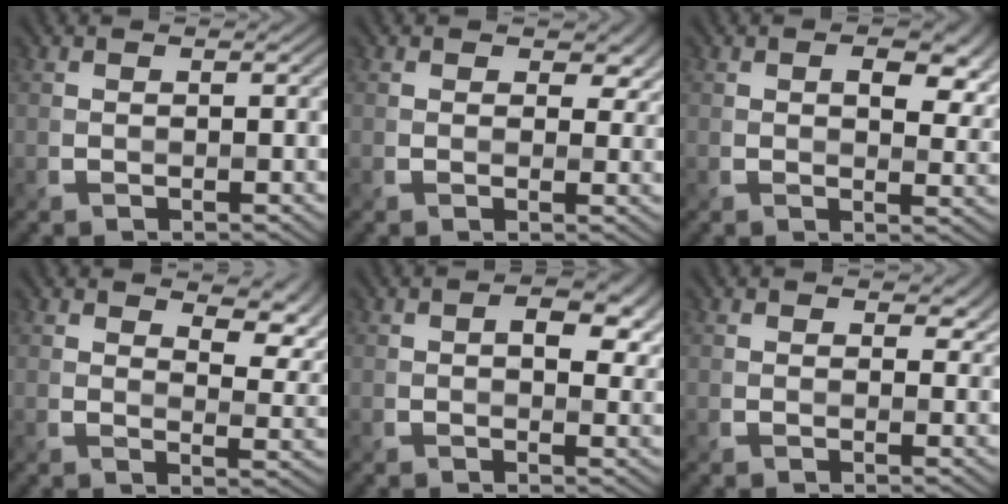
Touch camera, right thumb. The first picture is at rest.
{"total": 3.6, "force": [1.5, 2.5, 2.1], "torque": [-0.031, -0.008, 0.022]}
{"total": 6.2, "force": [1.9, 3.5, 4.8], "torque": [-0.064, -0.009, 0.031]}
{"total": 7.2, "force": [4.7, 3.0, 4.5], "torque": [-0.067, -0.001, 0.074]}
{"total": 5.5, "force": [1.2, 3.2, 4.3], "torque": [-0.053, -0.003, 0.017]}
{"total": 2.7, "force": [1.3, 1.8, 1.6], "torque": [-0.023, -0.004, 0.019]}